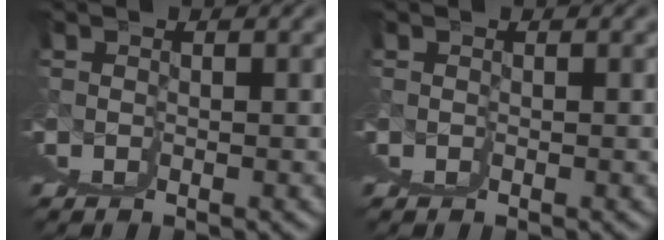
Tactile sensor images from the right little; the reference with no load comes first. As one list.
[{"total": 0.0}]